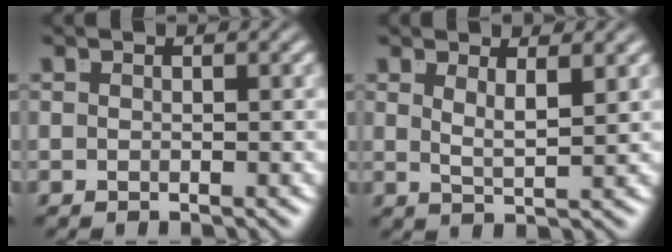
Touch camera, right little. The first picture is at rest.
{"total": 2.2, "force": [1.3, -0.8, 1.6], "torque": [-0.026, -0.012, 0.031]}